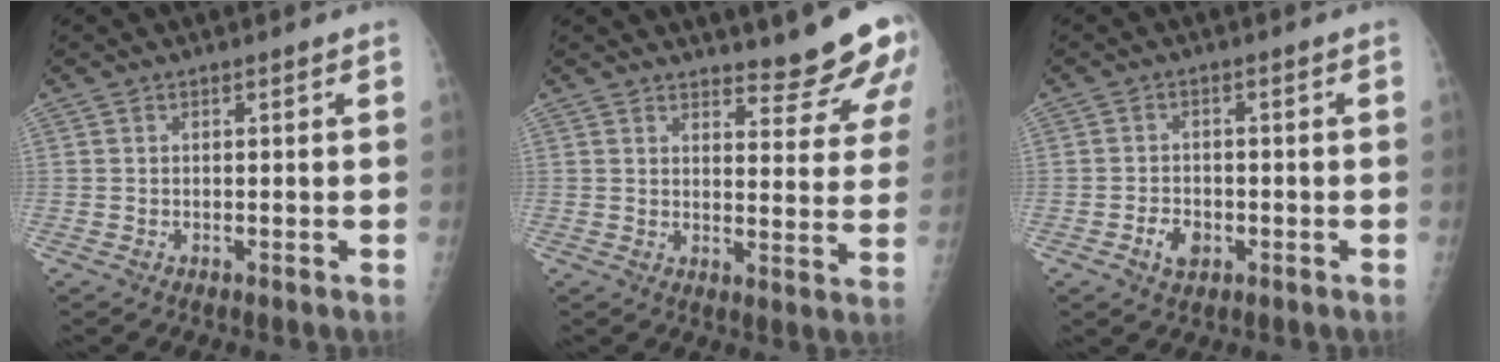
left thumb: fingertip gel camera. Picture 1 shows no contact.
{"total": 11.0, "force": [9.8, 2.1, 4.6], "torque": [-0.030, -0.081, 0.111]}
{"total": 3.7, "force": [-1.6, 2.7, 2.0], "torque": [-0.022, 0.009, -0.025]}